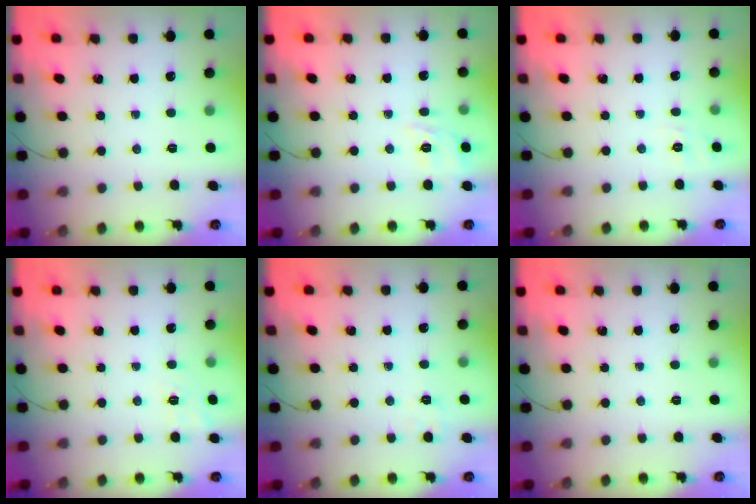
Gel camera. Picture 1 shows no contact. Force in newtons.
{"total": 2.7, "press": 2.1, "slide": 1.7}
{"total": 2.9, "press": 2.4, "slide": 1.7}
{"total": 7.0, "press": 6.7, "slide": 2.0}
{"total": 2.1, "press": 1.4, "slide": 1.6}
{"total": 0.0}